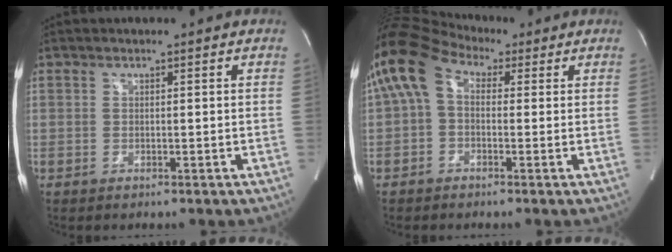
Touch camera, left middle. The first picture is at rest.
{"total": 9.7, "force": [2.8, 5.7, 7.2], "torque": [-0.162, 0.061, 0.042]}